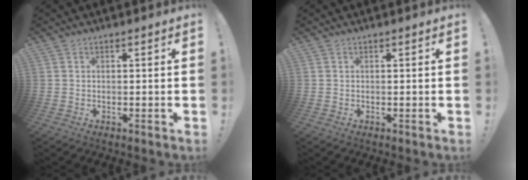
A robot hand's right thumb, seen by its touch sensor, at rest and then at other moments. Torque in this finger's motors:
{"motor_torque": [-0.04, 0.01, 0.09, -0.05, 0.02]}